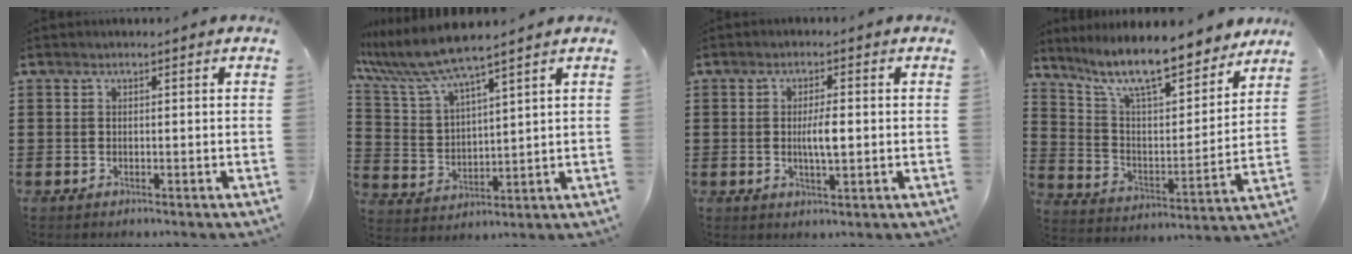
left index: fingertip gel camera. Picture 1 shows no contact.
{"total": 7.5, "force": [6.6, 0.5, 3.6], "torque": [-0.096, -0.027, 0.115]}
{"total": 4.0, "force": [-0.2, 1.0, 3.9], "torque": [-0.061, -0.004, -0.007]}
{"total": 11.2, "force": [9.6, 1.7, 5.4], "torque": [-0.137, -0.062, 0.165]}